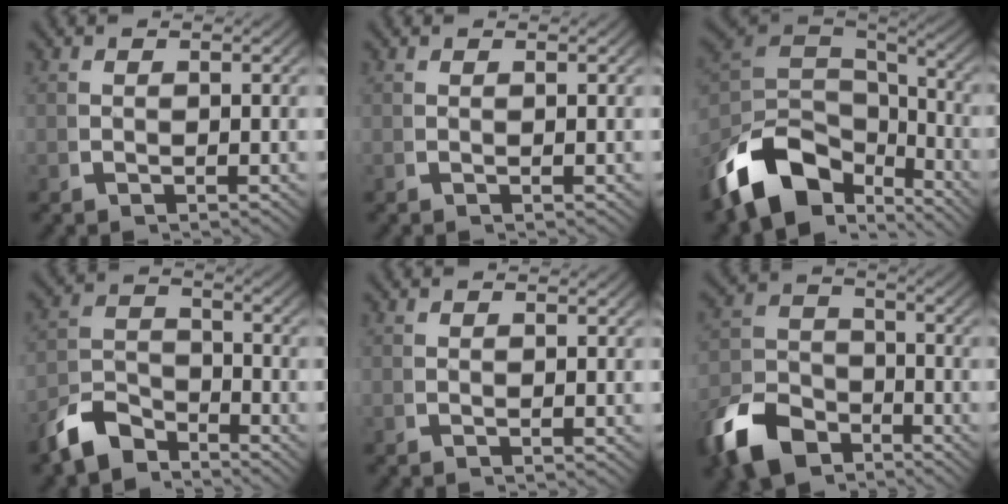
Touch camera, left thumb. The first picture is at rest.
{"total": 0.0}
{"total": 13.6, "force": [-3.3, 9.2, 9.5], "torque": [-0.217, -0.037, -0.039]}
{"total": 5.7, "force": [-3.9, 3.3, 2.4], "torque": [-0.034, -0.015, -0.068]}
{"total": 0.0}
{"total": 9.9, "force": [-5.5, 6.7, 4.8], "torque": [-0.086, -0.037, -0.084]}